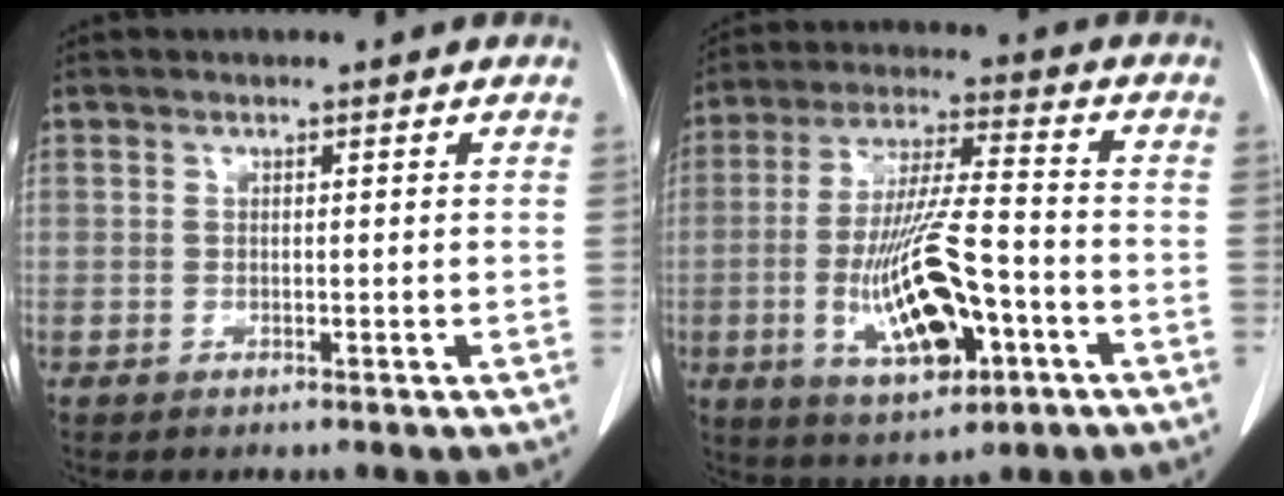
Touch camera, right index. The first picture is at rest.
{"total": 14.7, "force": [-4.4, 3.8, 13.5], "torque": [-0.260, -0.006, -0.069]}